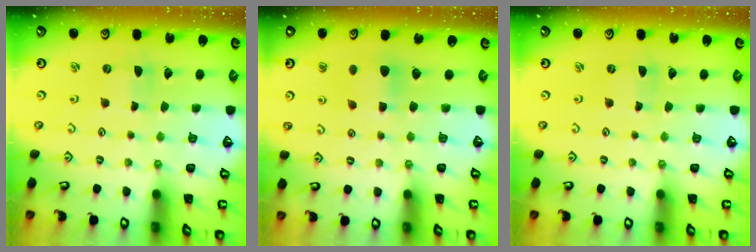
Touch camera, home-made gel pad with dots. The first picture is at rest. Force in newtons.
{"total": 6.2, "press": 6.1, "slide": 0.7}
{"total": 0.0}